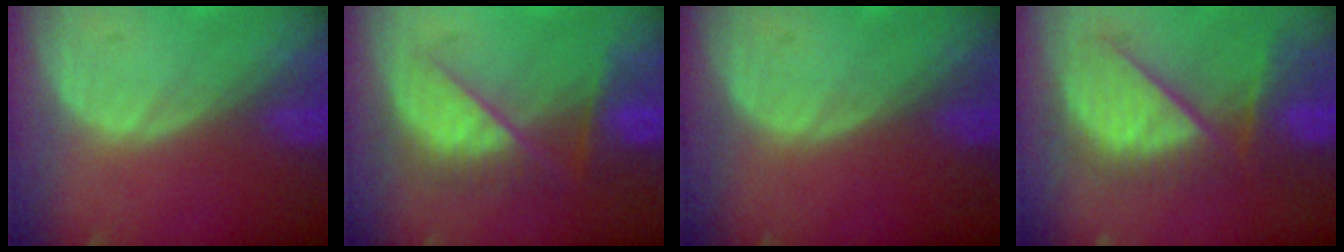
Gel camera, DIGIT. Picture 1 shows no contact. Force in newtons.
{"total": 7.3, "press": 7.3, "slide": 0.6}
{"total": 0.0}
{"total": 9.7, "press": 9.3, "slide": 3.0}